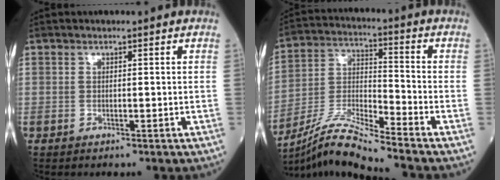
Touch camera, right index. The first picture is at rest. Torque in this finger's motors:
{"motor_torque": [-0.29, -0.27, 0.09, 0.05]}